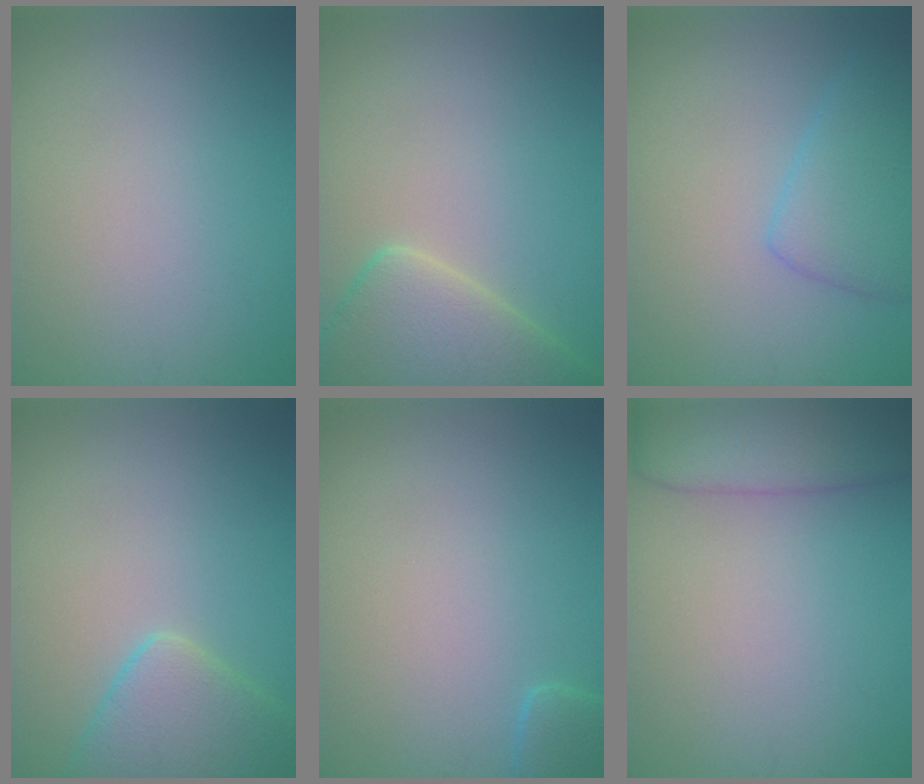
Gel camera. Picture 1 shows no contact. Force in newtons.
{"total": 7.4, "press": 7.4, "slide": 0.6}
{"total": 4.0, "press": 4.0, "slide": 0.1}
{"total": 5.2, "press": 5.2, "slide": 0.4}
{"total": 1.7, "press": 1.7, "slide": 0.2}
{"total": 6.2, "press": 6.1, "slide": 0.6}